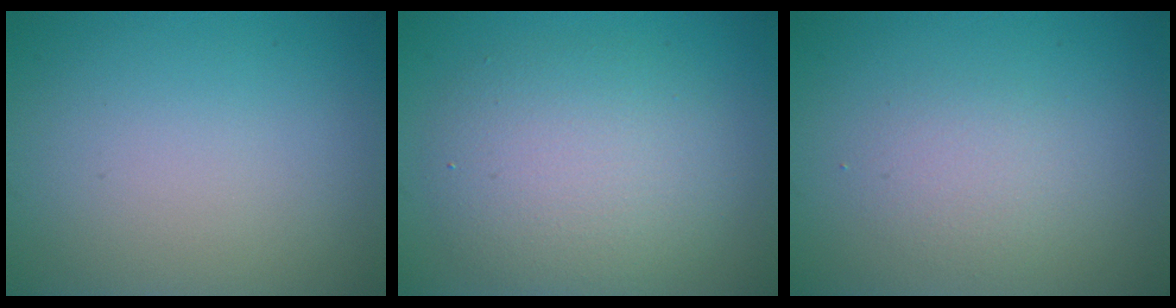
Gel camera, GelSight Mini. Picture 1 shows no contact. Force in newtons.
{"total": 5.5, "press": 5.5, "slide": 0.4}
{"total": 1.9, "press": 1.9, "slide": 0.1}